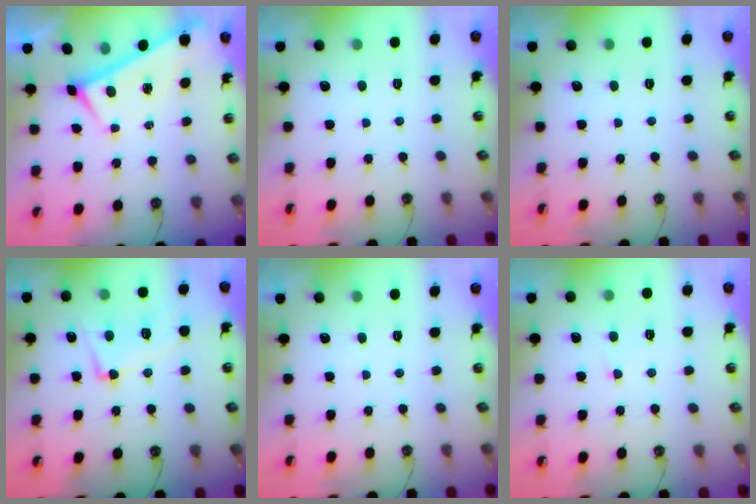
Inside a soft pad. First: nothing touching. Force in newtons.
{"total": 0.0}
{"total": 0.0}
{"total": 5.2, "press": 5.1, "slide": 1.3}
{"total": 0.0}
{"total": 2.2, "press": 2.2, "slide": 0.5}